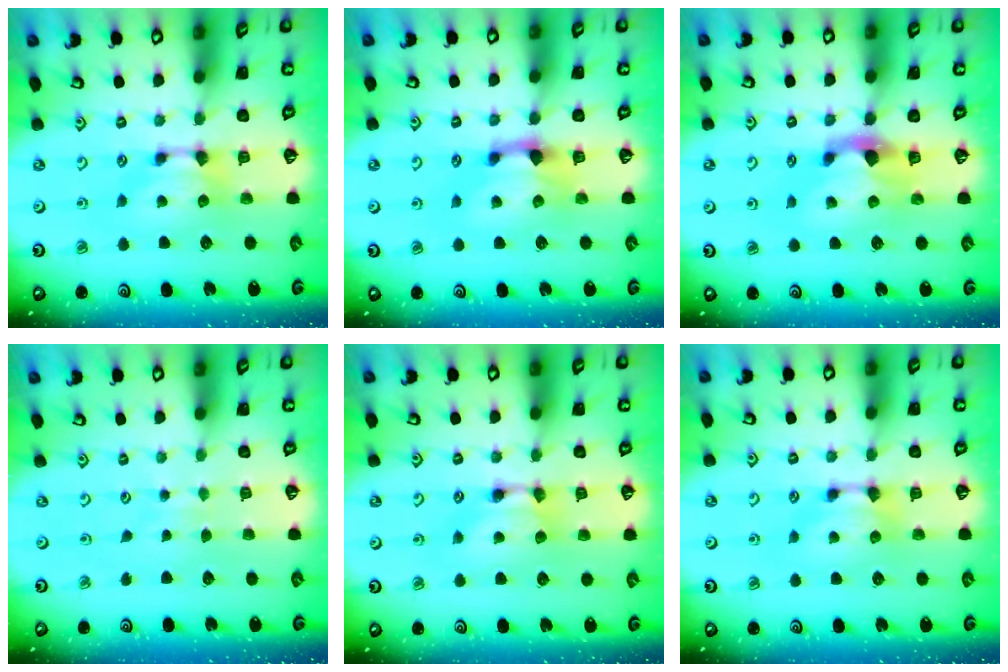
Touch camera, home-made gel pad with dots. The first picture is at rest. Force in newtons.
{"total": 1.6, "press": 1.0, "slide": 1.3}
{"total": 2.9, "press": 2.6, "slide": 1.4}
{"total": 3.8, "press": 3.8, "slide": 0.4}
{"total": 1.2, "press": 1.2, "slide": 0.2}
{"total": 0.0}